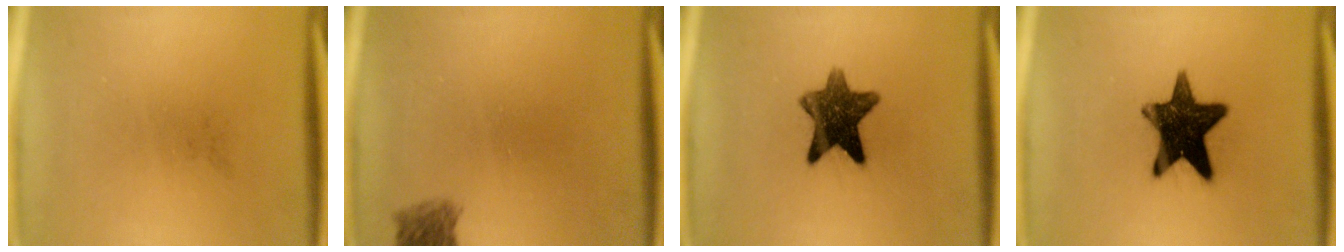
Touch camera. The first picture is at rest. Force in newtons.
{"total": 2.6}
{"total": 10.2}
{"total": 14.3}